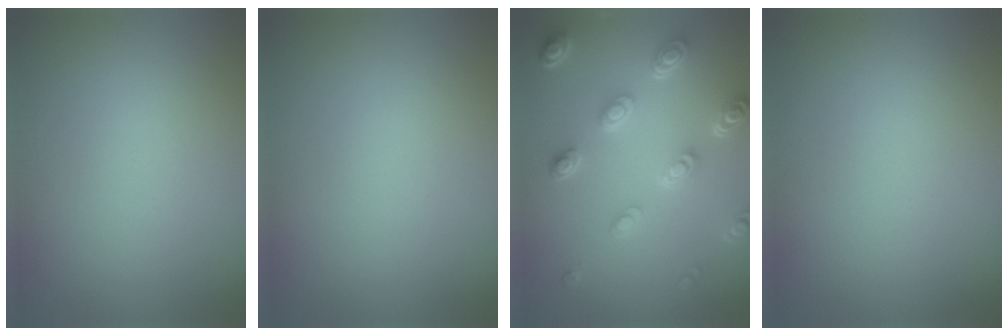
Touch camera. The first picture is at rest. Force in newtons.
{"total": 0.0}
{"total": 4.8, "press": 3.5, "slide": 3.2}
{"total": 0.0}